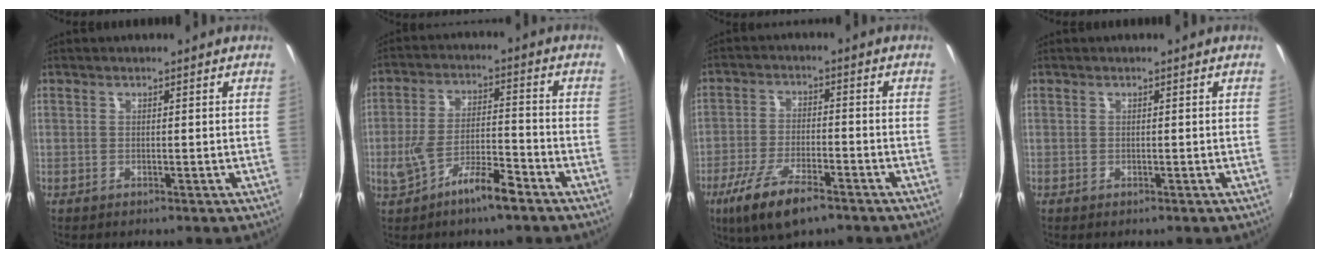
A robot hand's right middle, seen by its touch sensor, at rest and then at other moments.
{"total": 8.7, "force": [-5.3, 2.0, 6.6], "torque": [-0.133, -0.002, -0.087]}
{"total": 11.3, "force": [-7.2, 3.6, 8.0], "torque": [-0.178, -0.029, -0.133]}
{"total": 0.0}